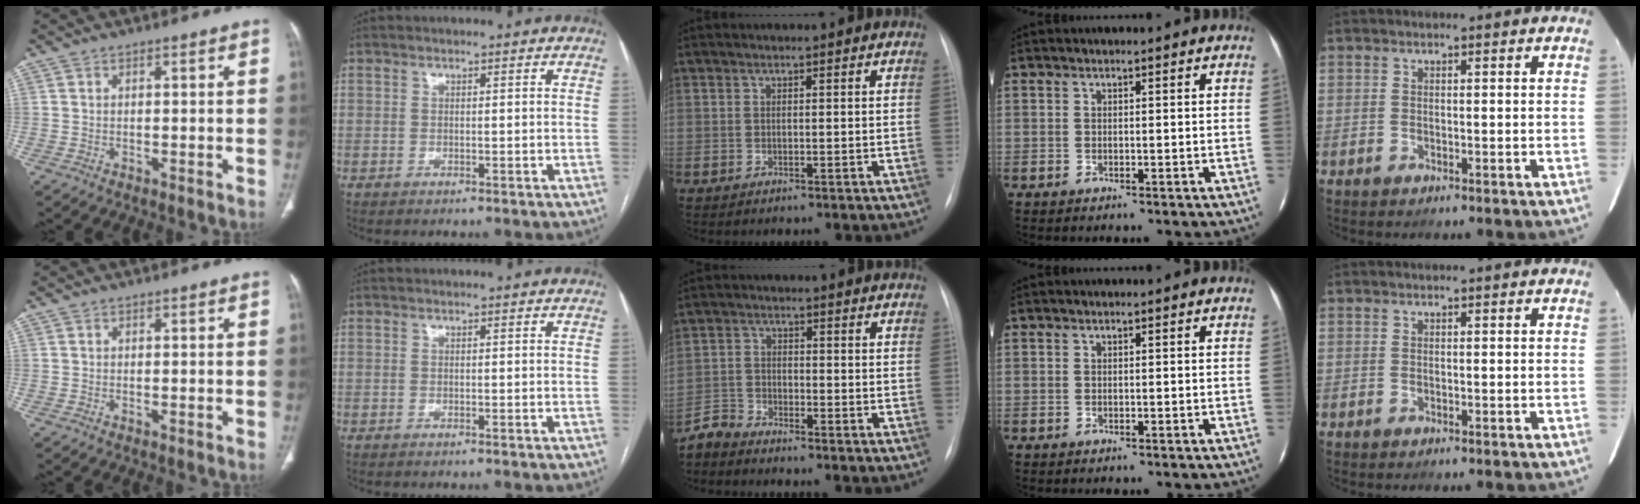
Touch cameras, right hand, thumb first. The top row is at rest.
{"middle": {"total": 3.1, "force": [-3.1, 0.0, -0.5], "torque": [0.011, -0.017, -0.064]}}